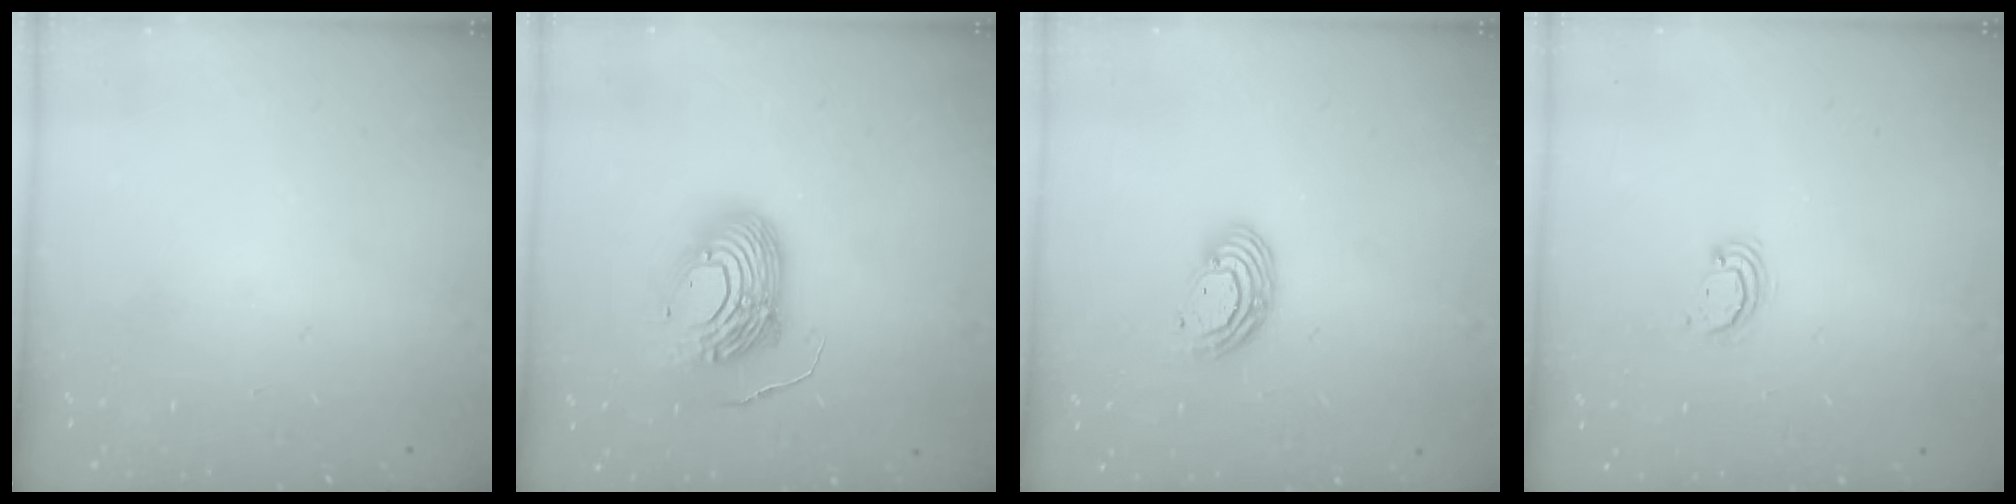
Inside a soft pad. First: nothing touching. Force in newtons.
{"total": 14.4, "press": 14.4, "slide": 1.1}
{"total": 8.4, "press": 8.3, "slide": 1.4}
{"total": 2.6, "press": 2.6, "slide": 0.3}